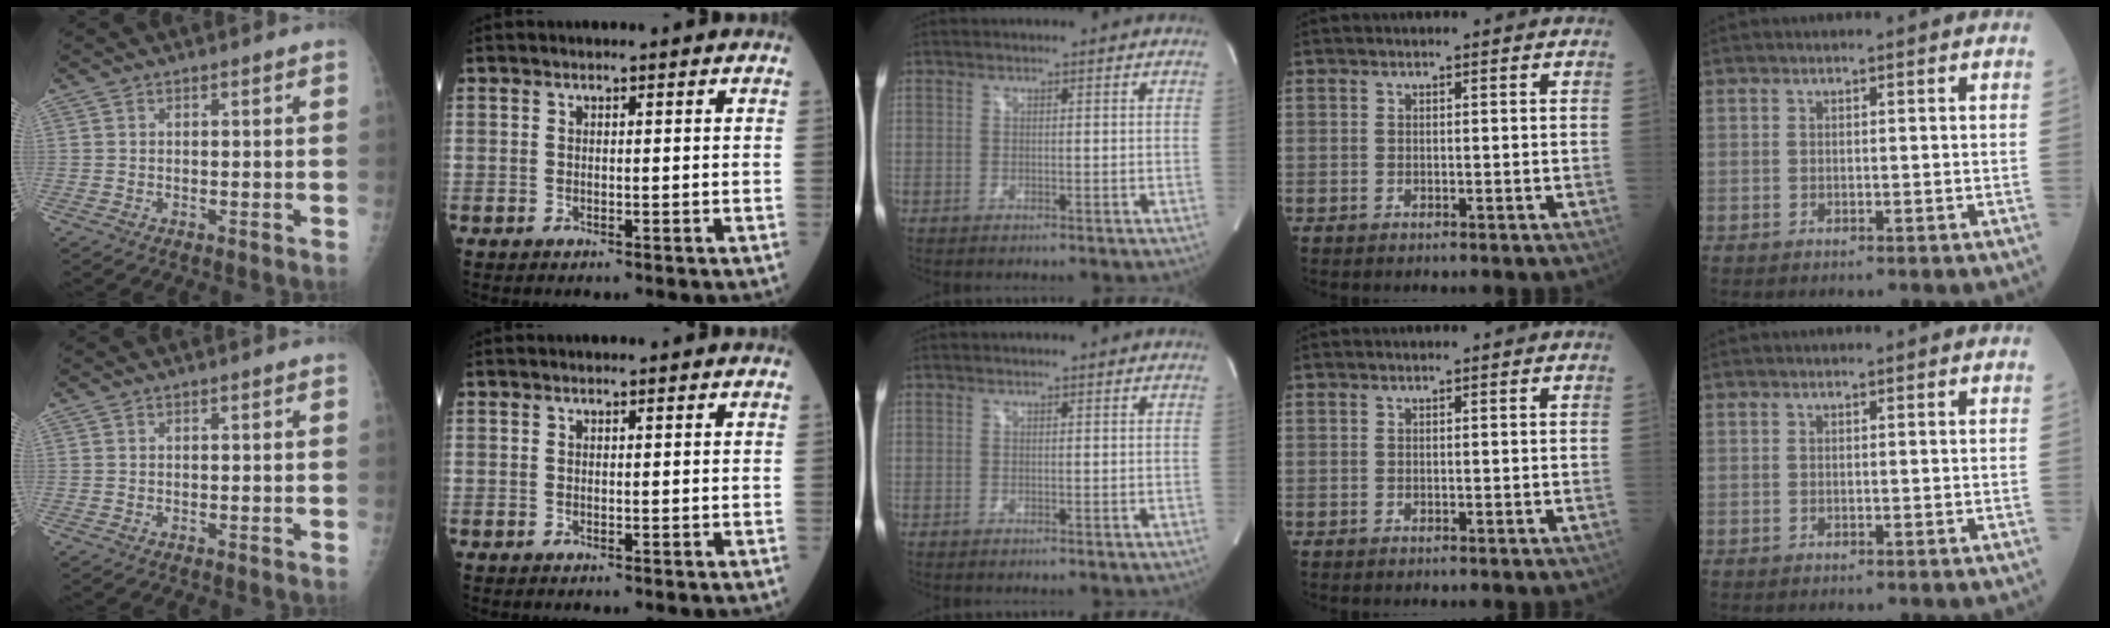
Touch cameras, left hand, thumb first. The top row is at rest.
{}